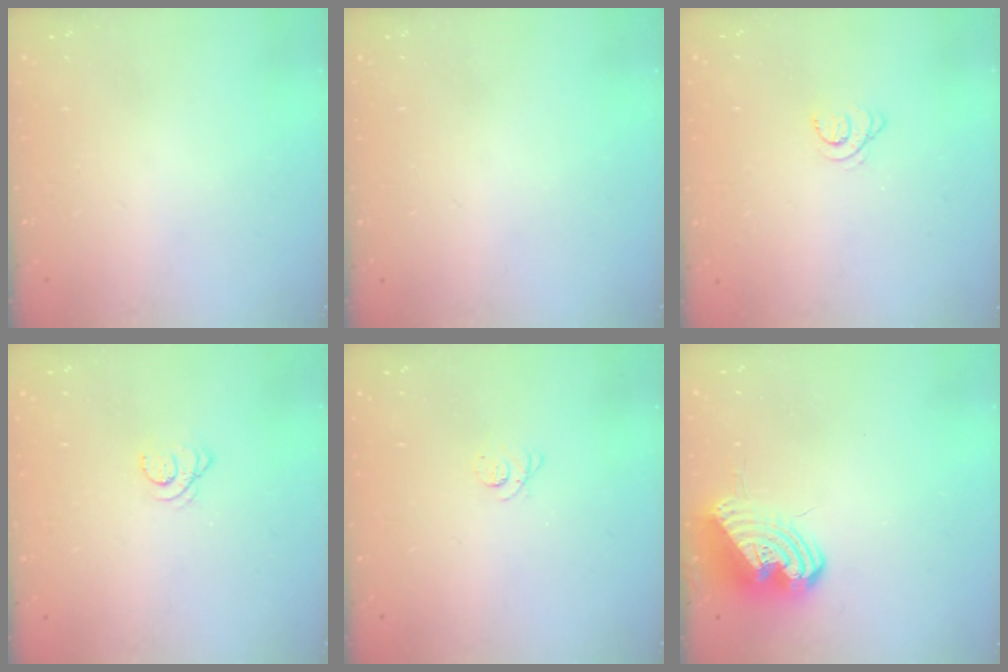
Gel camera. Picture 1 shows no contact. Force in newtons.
{"total": 0.0}
{"total": 3.4, "press": 3.4, "slide": 0.5}
{"total": 2.0, "press": 2.0, "slide": 0.2}
{"total": 2.4, "press": 2.4, "slide": 0.3}
{"total": 11.2, "press": 11.1, "slide": 1.9}